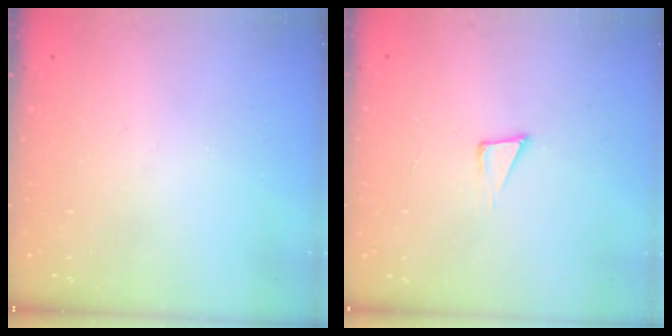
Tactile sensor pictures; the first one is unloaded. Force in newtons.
{"total": 3.9, "press": 2.4, "slide": 3.1}